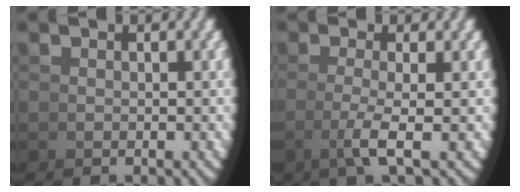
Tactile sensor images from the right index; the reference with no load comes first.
{"total": 2.7, "force": [-0.2, -0.6, 2.7], "torque": [-0.054, -0.006, 0.003]}